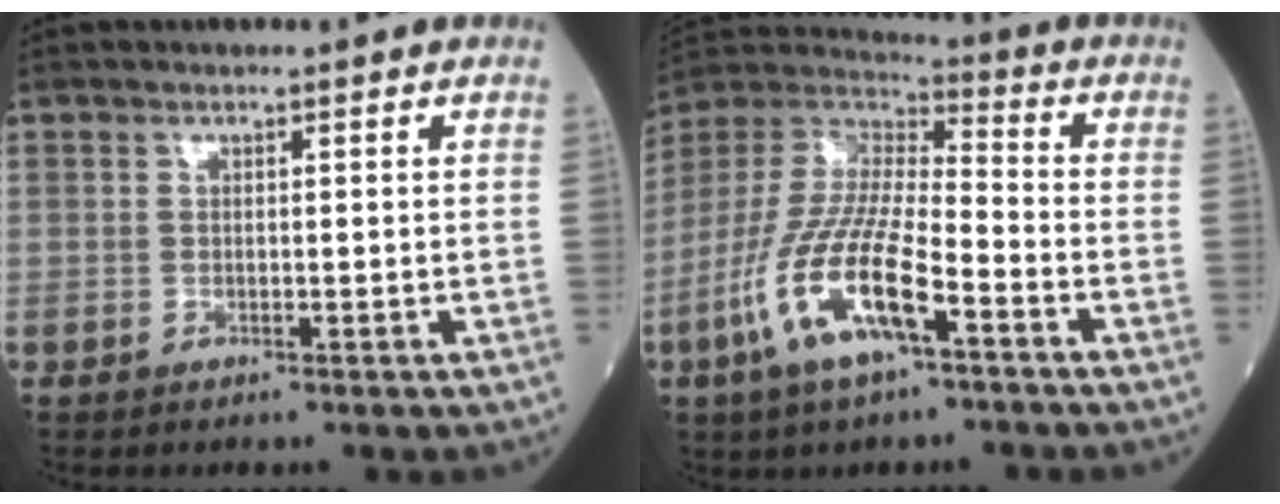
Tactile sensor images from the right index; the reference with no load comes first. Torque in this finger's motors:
{"motor_torque": [1.74, -0.40, 1.05, 0.21]}